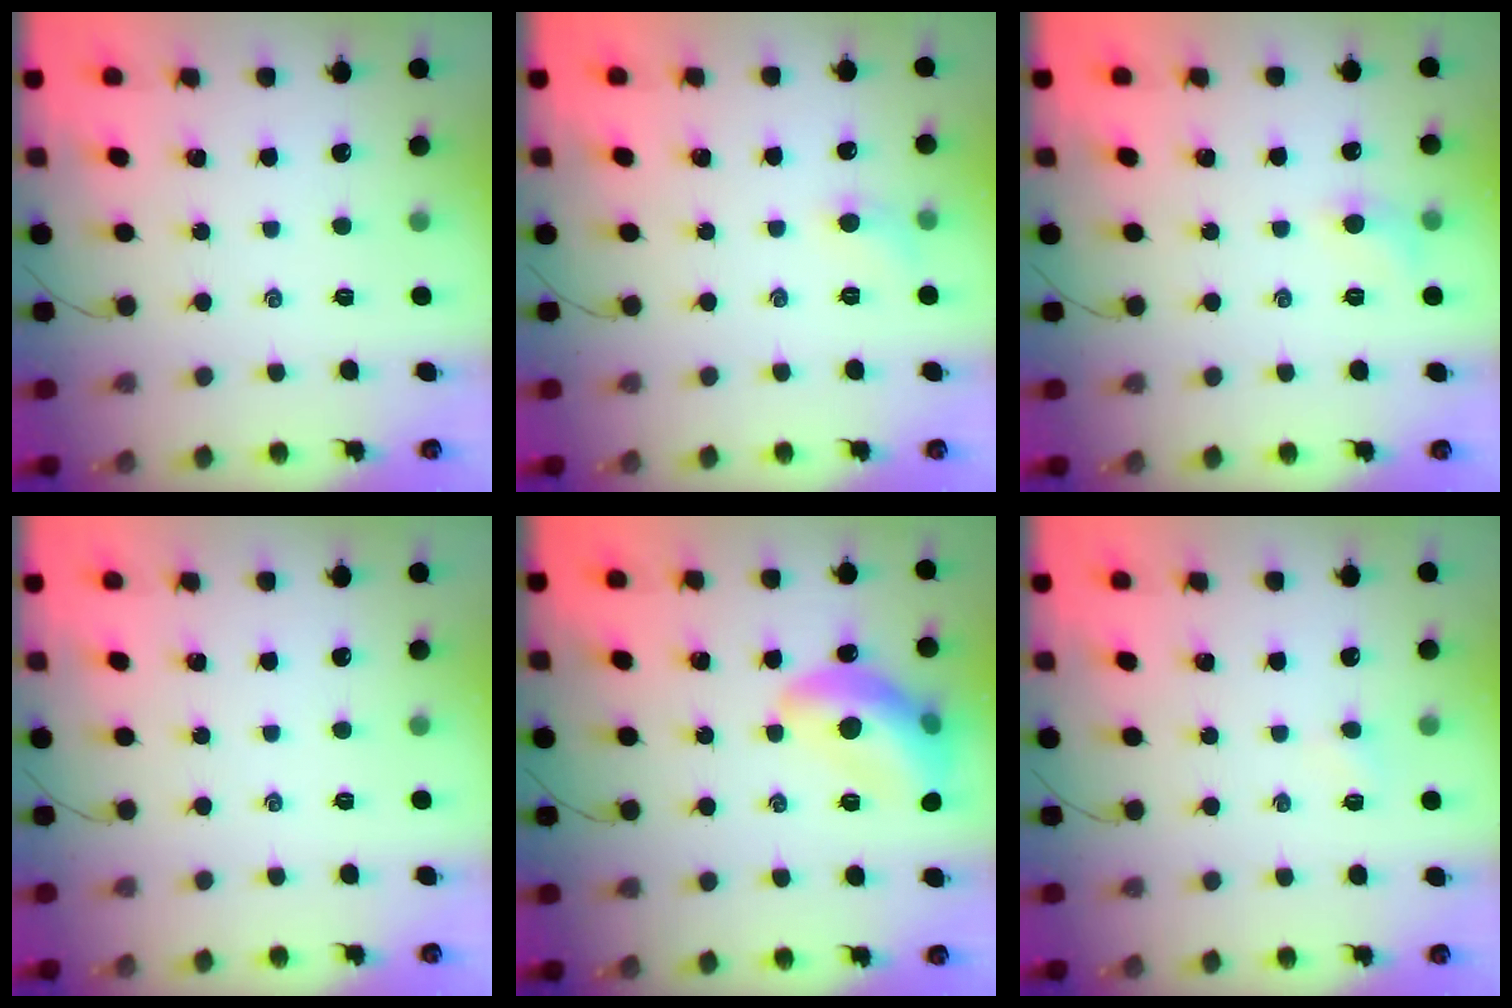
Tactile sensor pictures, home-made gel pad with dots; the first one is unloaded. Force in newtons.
{"total": 5.3, "press": 5.0, "slide": 1.8}
{"total": 5.9, "press": 5.6, "slide": 2.1}
{"total": 0.0}
{"total": 15.0, "press": 14.9, "slide": 1.6}
{"total": 1.6, "press": 1.5, "slide": 0.5}